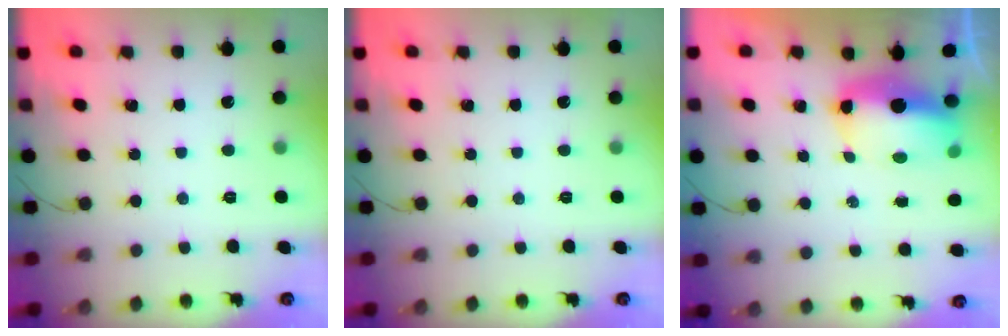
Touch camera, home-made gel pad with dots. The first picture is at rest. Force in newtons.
{"total": 0.0}
{"total": 9.3, "press": 9.2, "slide": 1.4}